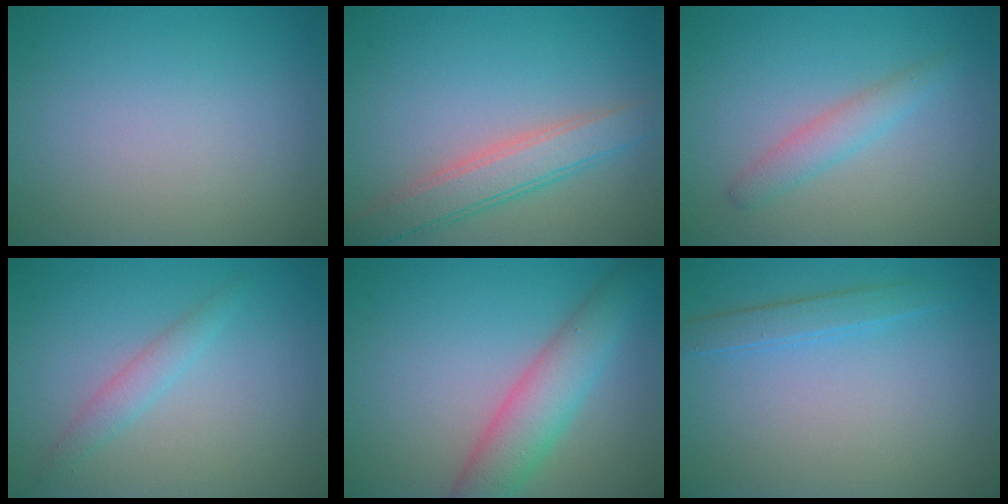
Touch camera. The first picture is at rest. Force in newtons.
{"total": 3.9, "press": 3.9, "slide": 0.1}
{"total": 2.1, "press": 2.1, "slide": 0.1}
{"total": 1.7, "press": 1.7, "slide": 0.0}
{"total": 5.0, "press": 5.0, "slide": 0.2}
{"total": 1.7, "press": 1.7, "slide": 0.1}